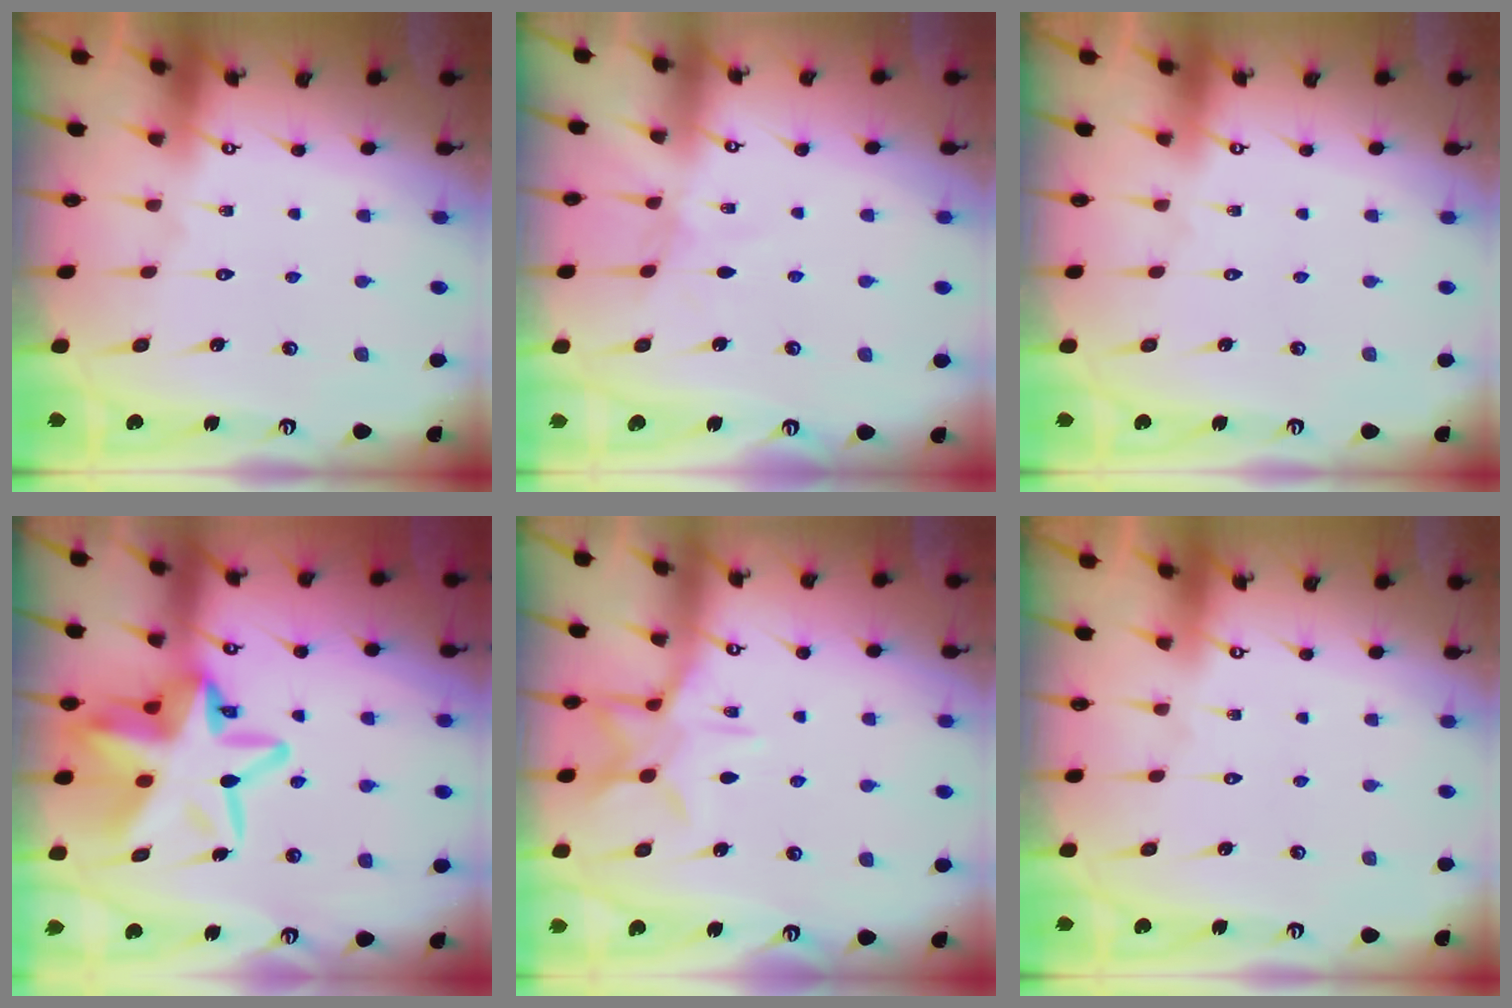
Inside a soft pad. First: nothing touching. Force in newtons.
{"total": 3.0, "press": 2.9, "slide": 0.4}
{"total": 0.0}
{"total": 19.1, "press": 18.7, "slide": 3.4}
{"total": 11.0, "press": 11.0, "slide": 0.7}
{"total": 0.0}